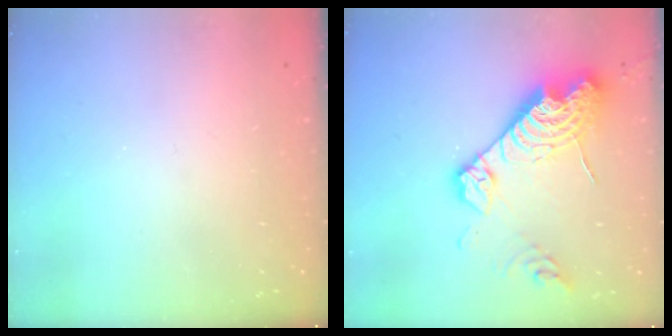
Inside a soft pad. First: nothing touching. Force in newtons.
{"total": 18.8, "press": 18.7, "slide": 1.7}